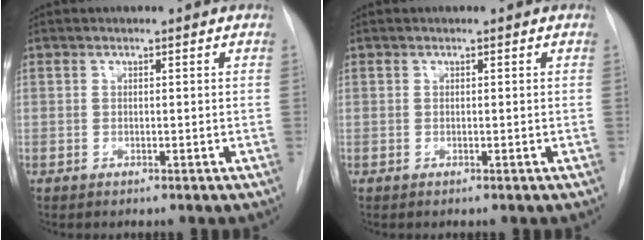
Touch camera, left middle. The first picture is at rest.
{"total": 0.0}